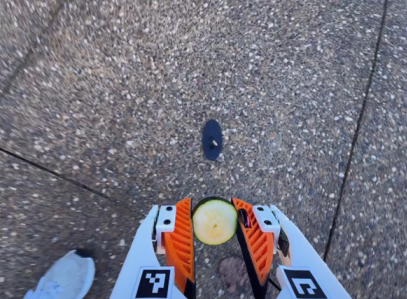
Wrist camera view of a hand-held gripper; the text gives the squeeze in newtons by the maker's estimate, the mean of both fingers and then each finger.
{"total": 10.3, "left": 10.3, "right": 10.4}